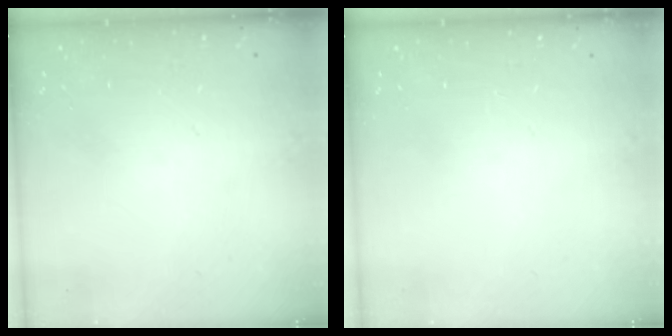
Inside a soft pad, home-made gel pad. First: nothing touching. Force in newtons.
{"total": 0.0}